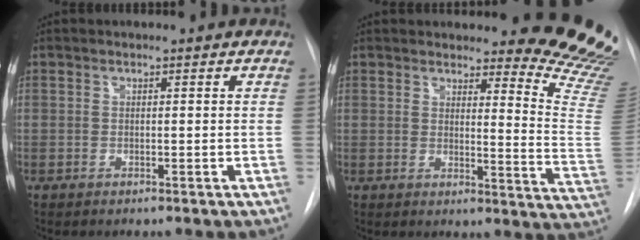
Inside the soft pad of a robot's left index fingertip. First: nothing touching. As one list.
[{"total": 14.1, "force": [13.7, 0.2, 3.5], "torque": [-0.024, -0.156, 0.130]}]